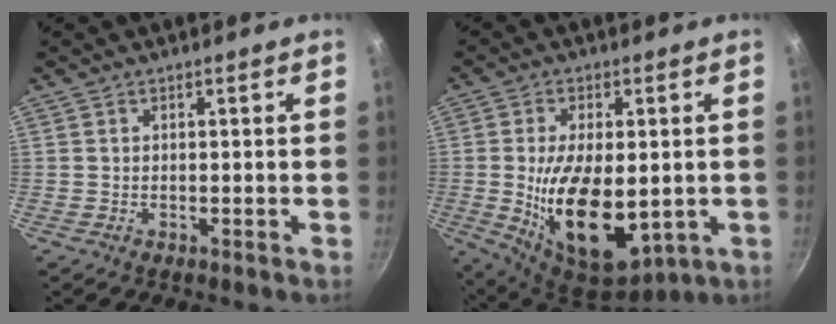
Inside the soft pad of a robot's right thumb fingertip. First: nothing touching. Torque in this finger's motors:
{"motor_torque": [-0.30, 1.90, 2.17, -0.13, 0.54]}